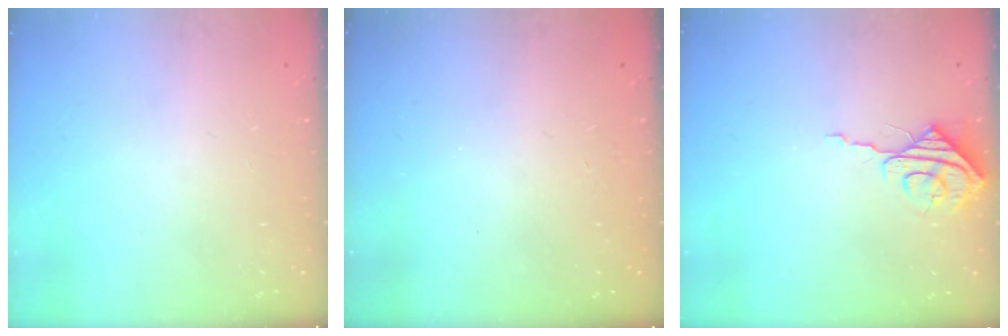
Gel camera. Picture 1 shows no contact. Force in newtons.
{"total": 0.0}
{"total": 7.9, "press": 7.8, "slide": 0.7}